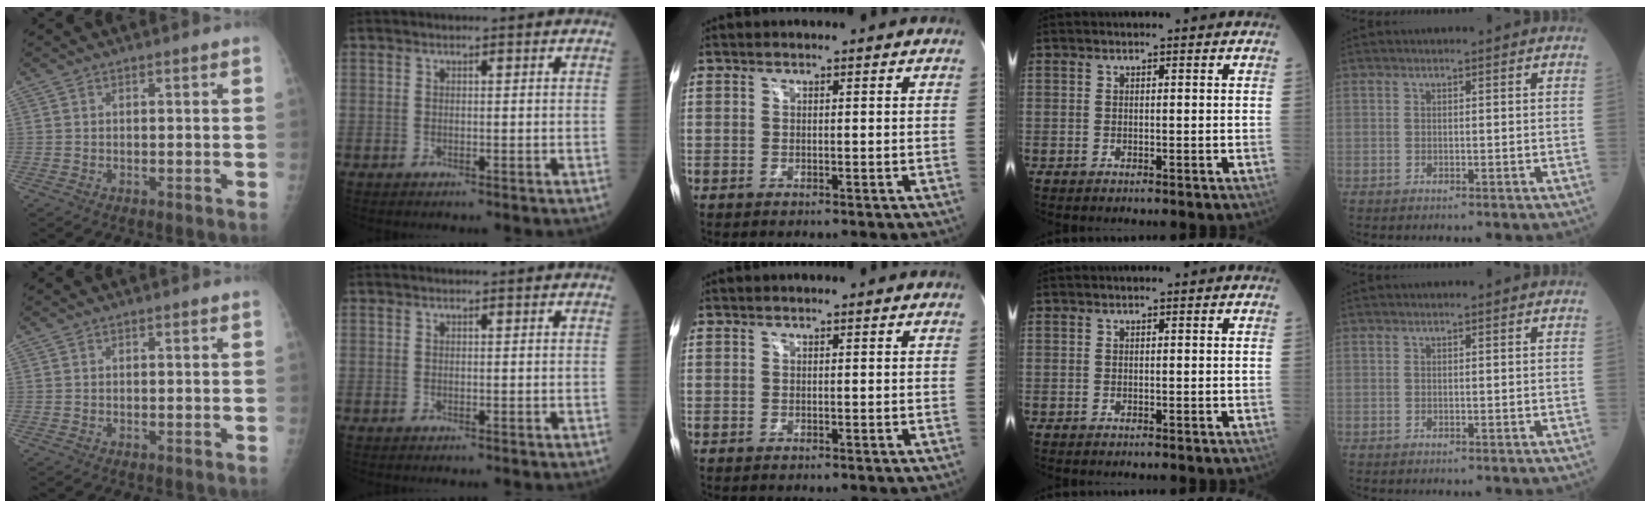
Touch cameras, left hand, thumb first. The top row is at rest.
{}